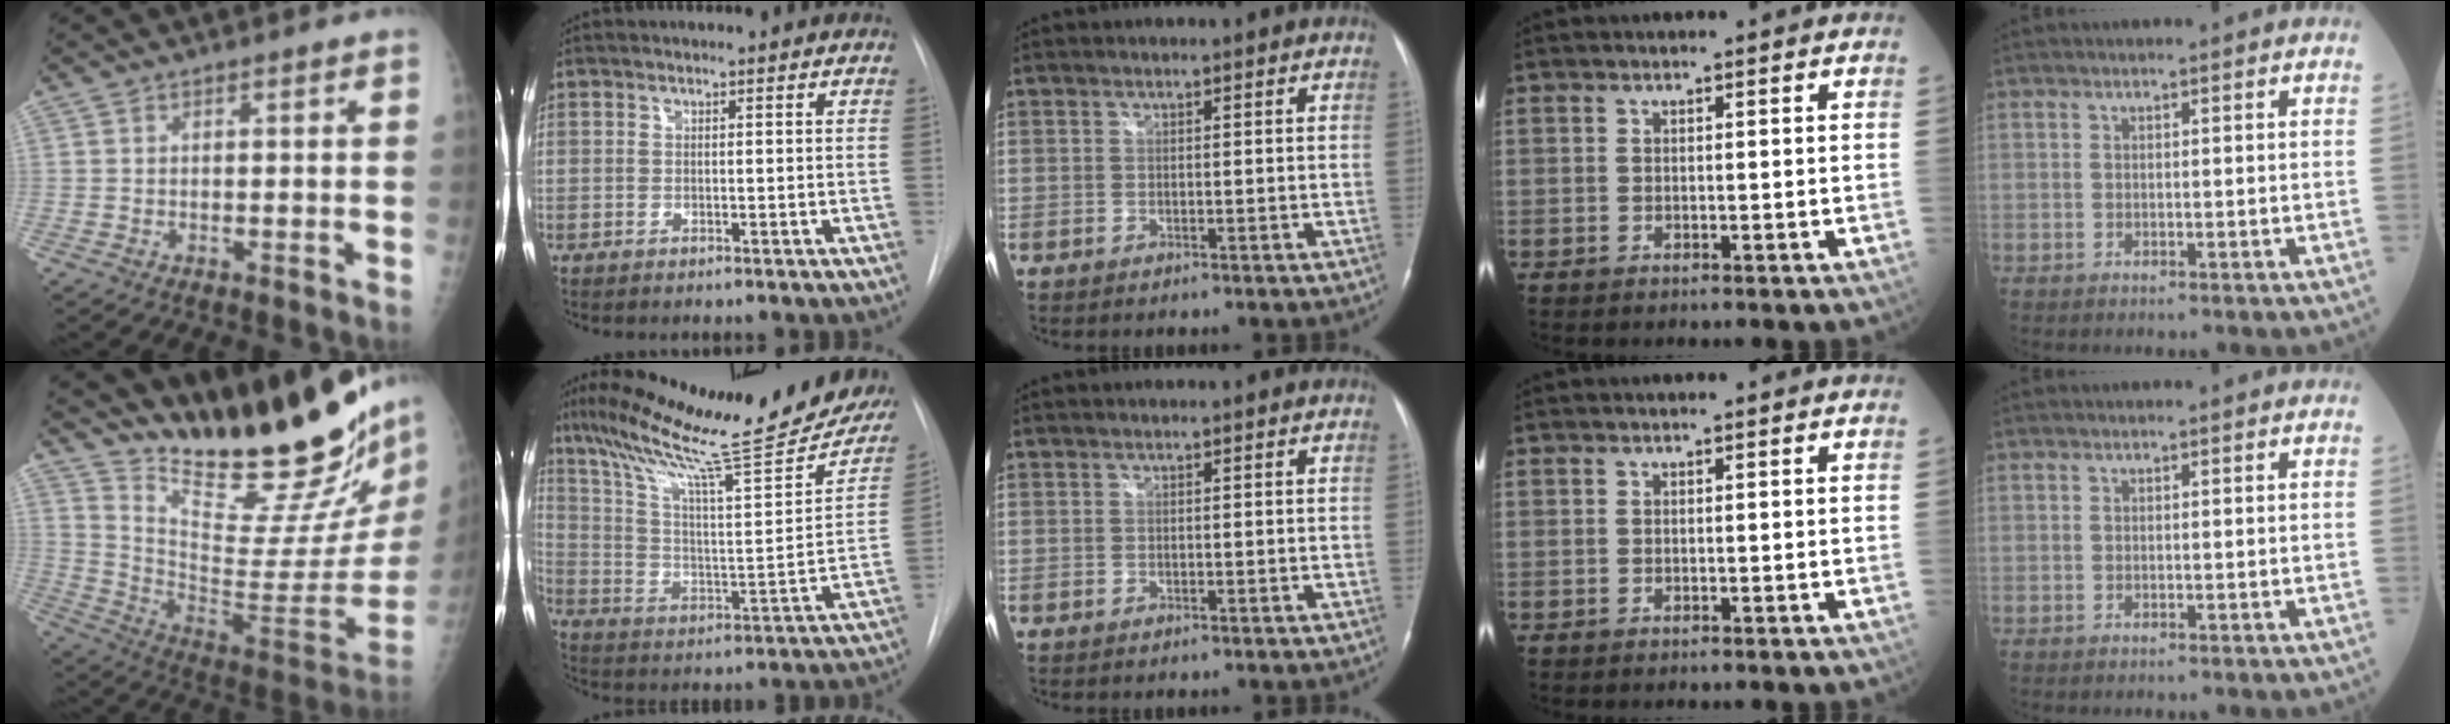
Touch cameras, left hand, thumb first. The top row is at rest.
{"thumb": {"total": 32.6, "force": [27.2, 6.1, 16.9], "torque": [-0.242, -0.182, 0.396]}, "index": {"total": 28.1, "force": [22.9, 3.7, 15.9], "torque": [-0.255, -0.037, 0.321]}}